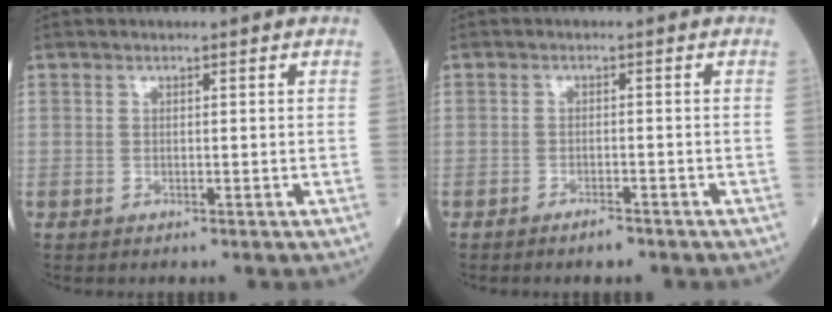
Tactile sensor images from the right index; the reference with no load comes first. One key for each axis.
{"total": 2.0, "fx": -1.6, "fy": 0.3, "fz": 1.0, "tx": -0.020, "ty": -0.002, "tz": -0.026}